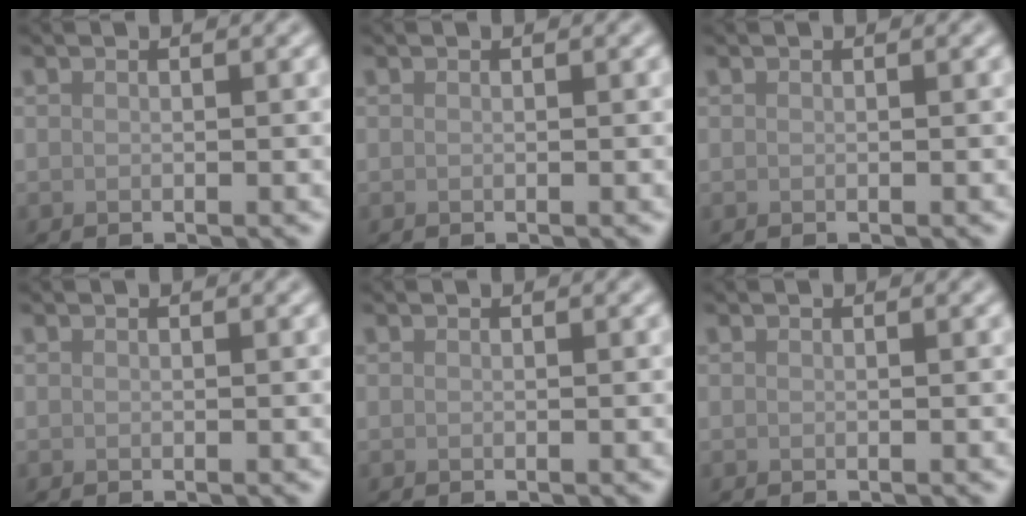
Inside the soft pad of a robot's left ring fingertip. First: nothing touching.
{"total": 0.0}
{"total": 0.0}
{"total": 0.0}
{"total": 0.0}
{"total": 0.0}